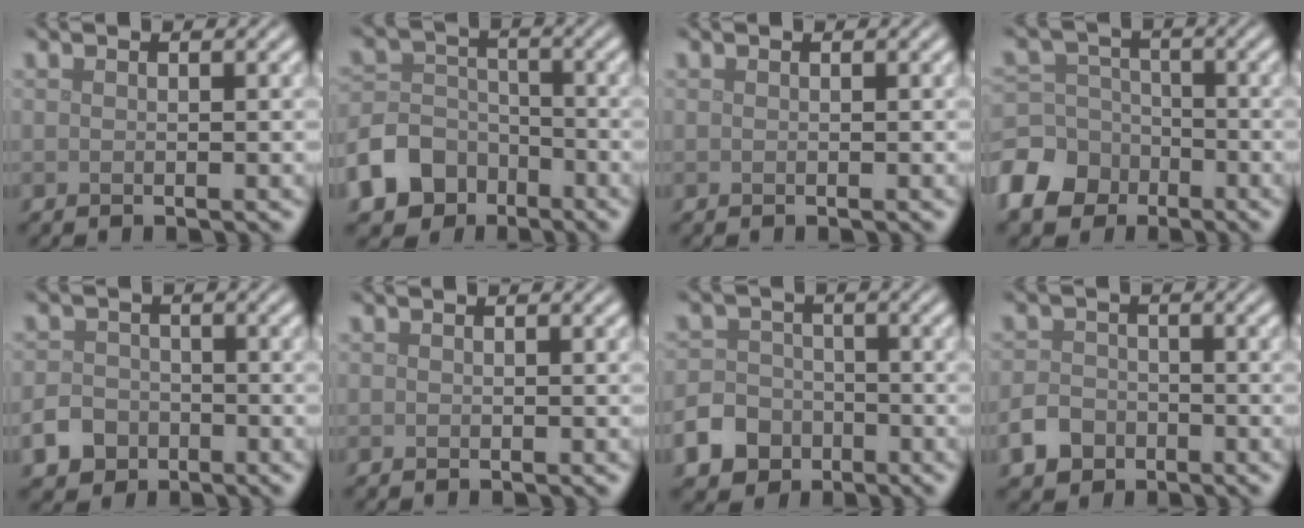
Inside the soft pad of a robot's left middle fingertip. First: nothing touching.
{"total": 8.5, "force": [-5.2, 6.4, 2.2], "torque": [-0.037, -0.018, -0.112]}
{"total": 0.0}
{"total": 7.7, "force": [-4.5, 5.7, 2.5], "torque": [-0.055, -0.010, -0.100]}
{"total": 3.5, "force": [-1.9, 2.7, 1.1], "torque": [-0.014, -0.004, -0.037]}
{"total": 0.0}
{"total": 6.9, "force": [-4.0, 5.4, 1.5], "torque": [-0.018, -0.023, -0.087]}
{"total": 3.2, "force": [-1.8, 2.4, 1.2], "torque": [-0.021, -0.002, -0.037]}